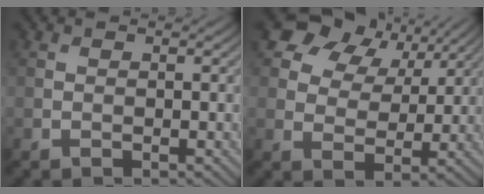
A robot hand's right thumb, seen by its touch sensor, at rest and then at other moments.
{"total": 11.0, "force": [6.9, 6.9, 5.1], "torque": [-0.124, 0.016, 0.114]}